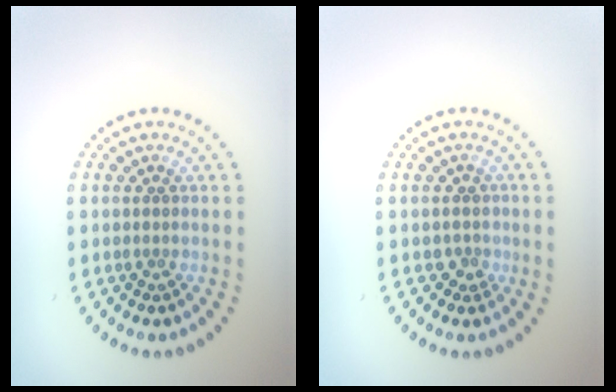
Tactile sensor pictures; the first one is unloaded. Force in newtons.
{"total": 1.4, "press": 1.1, "slide": 0.9}